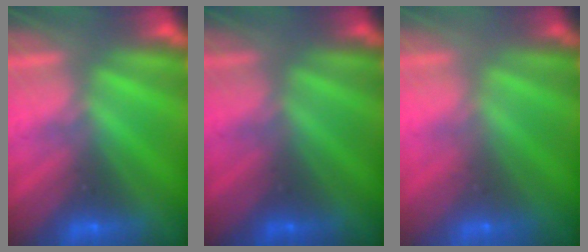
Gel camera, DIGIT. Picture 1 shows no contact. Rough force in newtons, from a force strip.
{"total": 2.6}
{"total": 7.7}